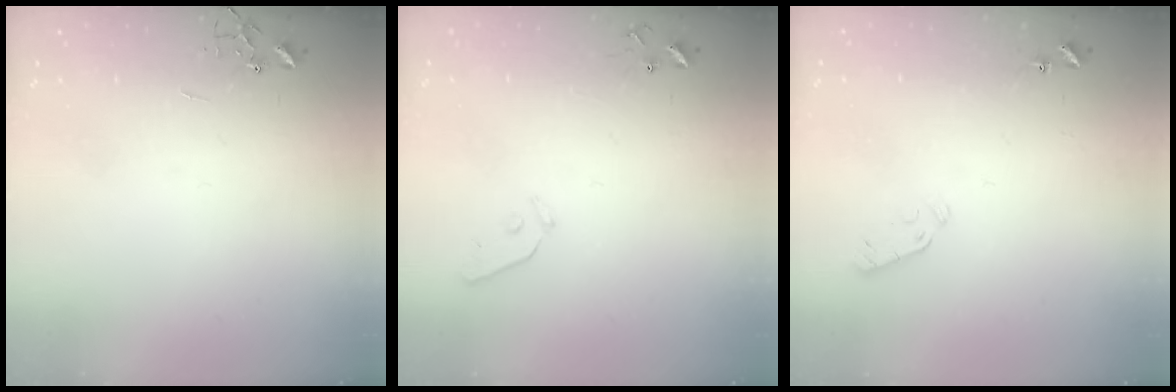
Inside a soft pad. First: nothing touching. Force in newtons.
{"total": 4.9, "press": 4.9, "slide": 0.5}
{"total": 3.9, "press": 3.8, "slide": 0.7}